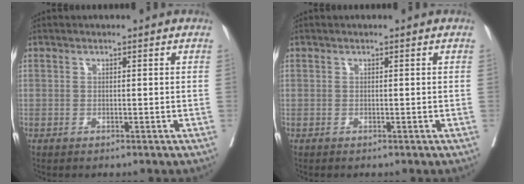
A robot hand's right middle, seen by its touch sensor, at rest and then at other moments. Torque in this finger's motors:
{"motor_torque": [0.01, 0.29, -0.01, 0.00]}